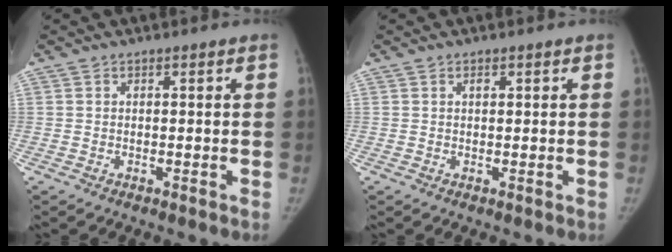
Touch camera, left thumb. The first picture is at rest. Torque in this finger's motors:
{"motor_torque": [0.06, 0.09, 0.10, -0.01, 0.00]}